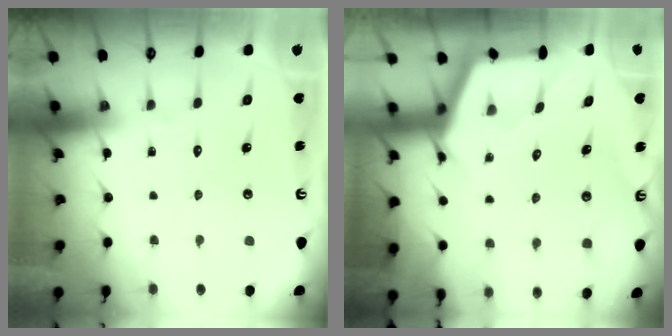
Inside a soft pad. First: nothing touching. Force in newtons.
{"total": 2.6, "press": 2.6, "slide": 0.3}